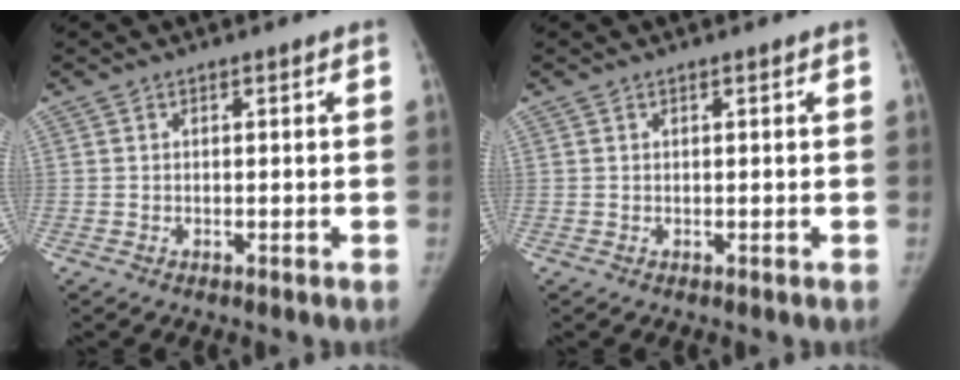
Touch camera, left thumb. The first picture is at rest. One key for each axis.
{"total": 0.0}